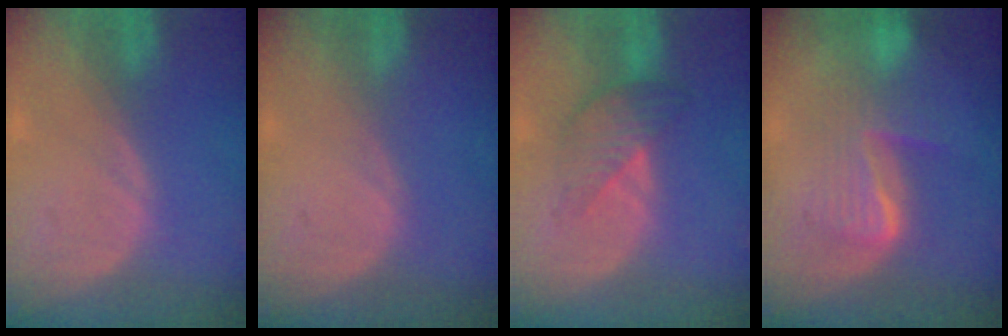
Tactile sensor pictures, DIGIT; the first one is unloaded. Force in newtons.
{"total": 0.0}
{"total": 5.0, "press": 5.0, "slide": 0.1}
{"total": 6.8, "press": 6.8, "slide": 0.2}